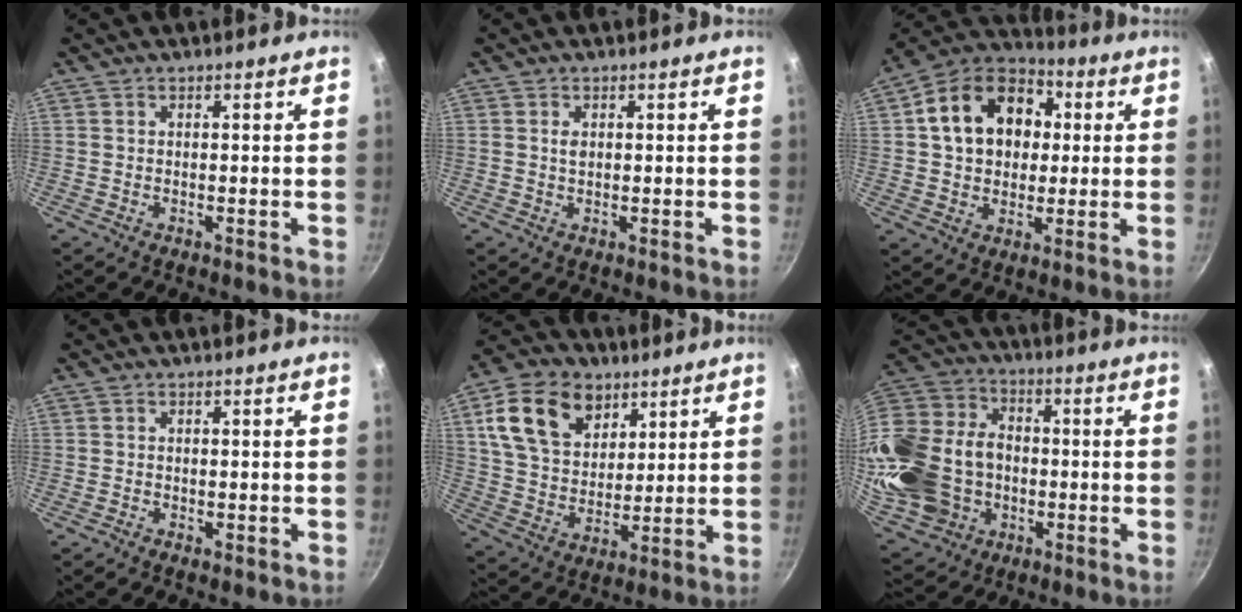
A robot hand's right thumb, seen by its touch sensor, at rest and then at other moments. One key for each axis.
{"total": 1.3, "fx": 0.3, "fy": 0.9, "fz": 1.0, "tx": -0.016, "ty": 0.000, "tz": 0.004}
{"total": 17.9, "fx": 3.4, "fy": 13.5, "fz": 11.2, "tx": -0.164, "ty": 0.029, "tz": 0.044}
{"total": 0.7, "fx": -0.4, "fy": 0.4, "fz": 0.5, "tx": -0.006, "ty": 0.000, "tz": -0.006}
{"total": 16.8, "fx": 7.5, "fy": 11.7, "fz": 9.4, "tx": -0.142, "ty": -0.018, "tz": 0.135}
{"total": 25.8, "fx": -2.9, "fy": 20.2, "fz": 15.8, "tx": -0.329, "ty": 0.039, "tz": -0.034}